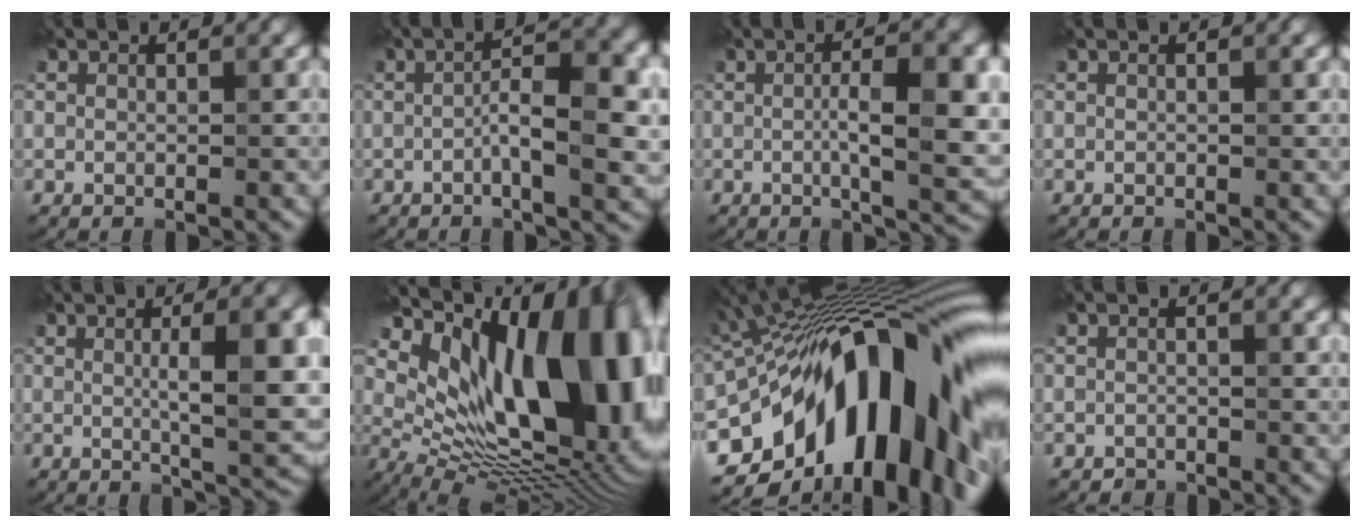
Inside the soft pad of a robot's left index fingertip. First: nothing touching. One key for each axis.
{"total": 6.4, "fx": -1.1, "fy": 1.5, "fz": 6.1, "tx": -0.101, "ty": 0.005, "tz": -0.022}
{"total": 8.0, "fx": -0.1, "fy": 2.1, "fz": 7.7, "tx": -0.116, "ty": -0.003, "tz": -0.001}
{"total": 0.0}
{"total": 9.0, "fx": 0.6, "fy": 2.2, "fz": 8.7, "tx": -0.107, "ty": 0.002, "tz": 0.009}
{"total": 18.8, "fx": 5.6, "fy": 10.3, "fz": 14.7, "tx": -0.200, "ty": 0.011, "tz": 0.110}
{"total": 19.2, "fx": -5.5, "fy": 9.5, "fz": 15.8, "tx": -0.242, "ty": 0.010, "tz": -0.101}
{"total": 0.8, "fx": -0.7, "fy": 0.3, "fz": 0.0, "tx": 0.003, "ty": -0.001, "tz": -0.013}